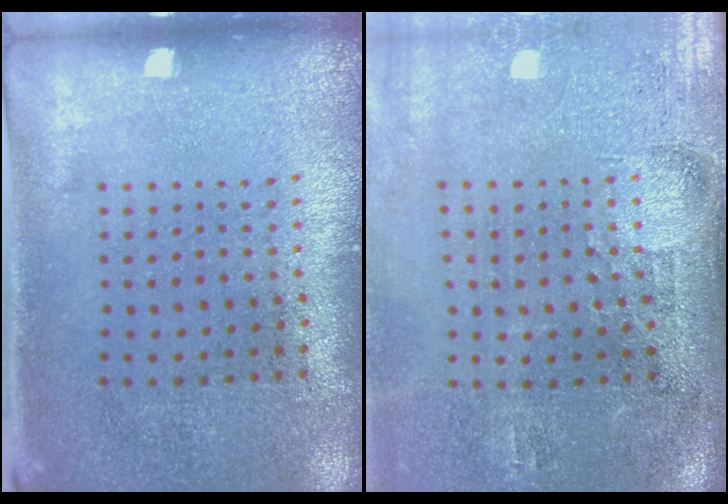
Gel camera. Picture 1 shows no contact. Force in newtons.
{"total": 4.6, "press": 3.8, "slide": 2.6}